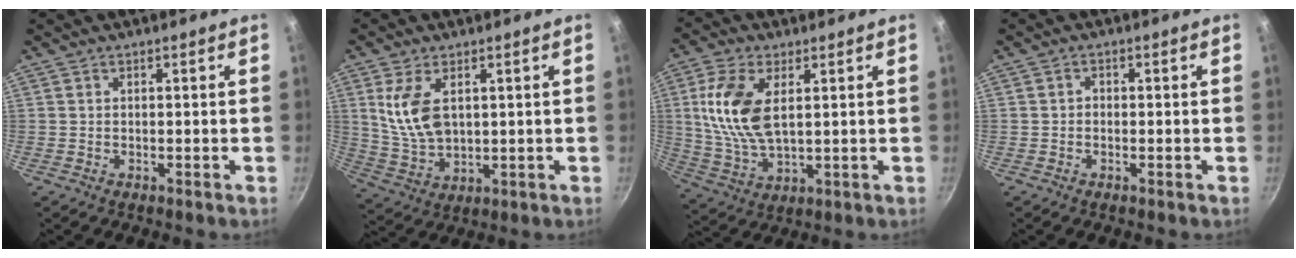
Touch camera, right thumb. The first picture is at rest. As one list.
[{"total": 5.5, "force": [2.0, 2.4, 4.5], "torque": [-0.088, -0.020, 0.048]}, {"total": 12.9, "force": [2.9, 6.8, 10.6], "torque": [-0.210, -0.008, 0.062]}, {"total": 1.1, "force": [-0.3, 0.9, 0.5], "torque": [-0.008, 0.005, -0.006]}]